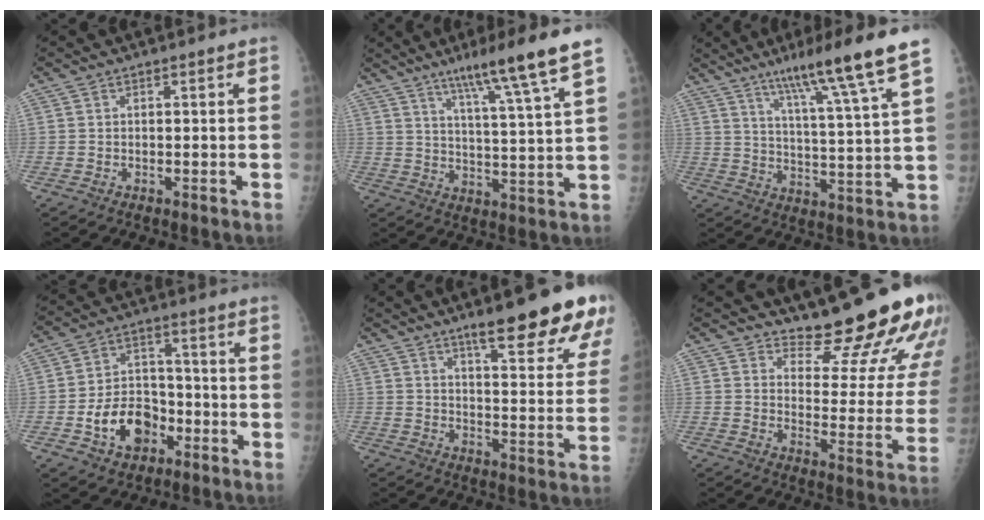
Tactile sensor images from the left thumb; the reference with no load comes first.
{"total": 13.5, "force": [8.8, -0.3, 10.3], "torque": [-0.157, -0.040, 0.135]}
{"total": 15.4, "force": [10.2, 0.2, 11.5], "torque": [-0.170, -0.047, 0.155]}
{"total": 11.4, "force": [-4.5, 8.1, 6.5], "torque": [-0.080, 0.034, -0.076]}
{"total": 18.4, "force": [12.4, 3.5, 13.2], "torque": [-0.144, -0.059, 0.167]}
{"total": 17.5, "force": [15.4, 4.2, 7.0], "torque": [-0.046, -0.152, 0.194]}